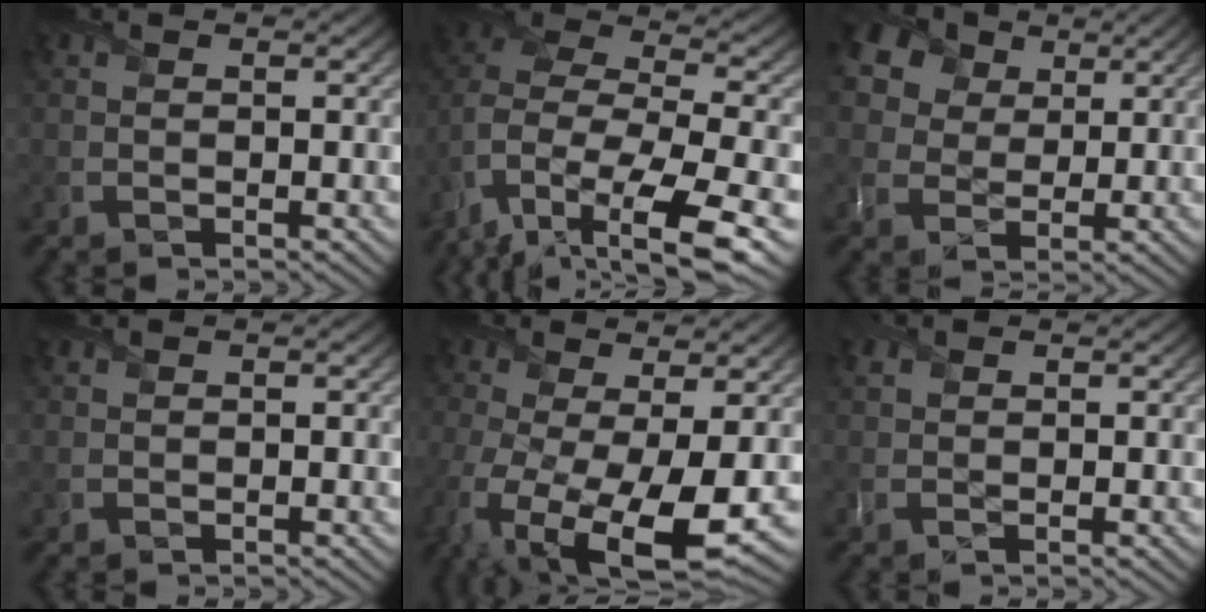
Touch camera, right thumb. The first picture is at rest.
{"total": 16.3, "force": [-9.0, 7.7, 11.2], "torque": [-0.242, -0.025, -0.095]}
{"total": 10.7, "force": [5.4, 7.7, 5.1], "torque": [-0.161, 0.032, 0.091]}
{"total": 0.5, "force": [0.5, 0.1, 0.1], "torque": [-0.004, 0.002, 0.013]}
{"total": 13.4, "force": [-3.9, 6.0, 11.4], "torque": [-0.239, -0.052, -0.045]}
{"total": 1.1, "force": [0.7, 0.7, 0.4], "torque": [-0.012, 0.002, 0.014]}